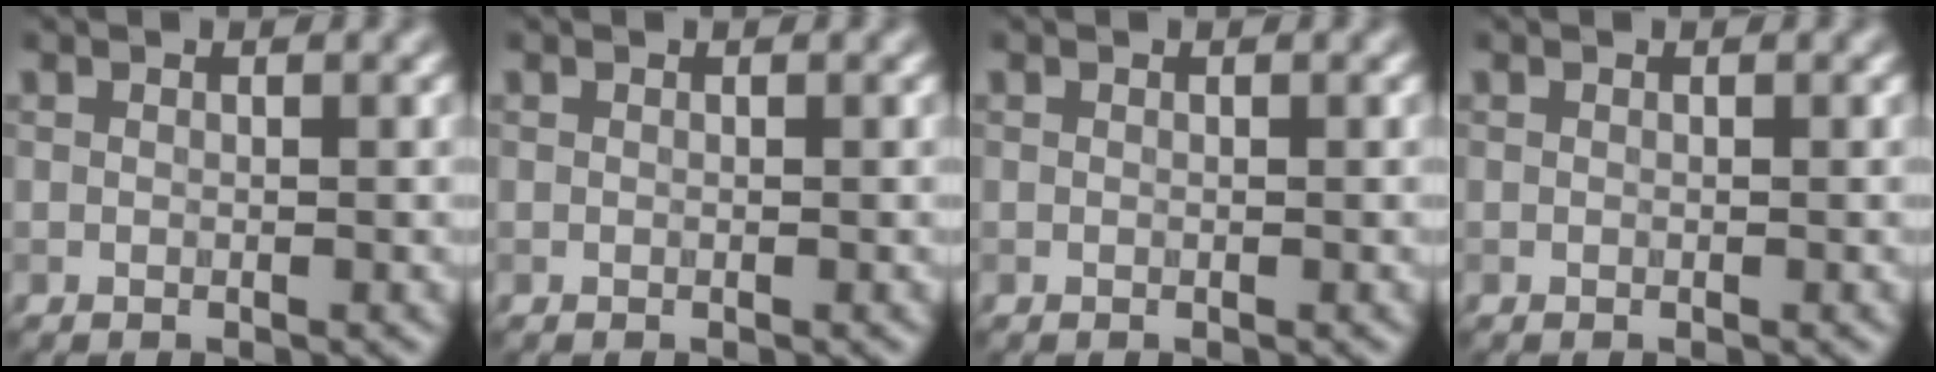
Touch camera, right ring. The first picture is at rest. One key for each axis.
{"total": 0.0}
{"total": 0.0}
{"total": 0.0}